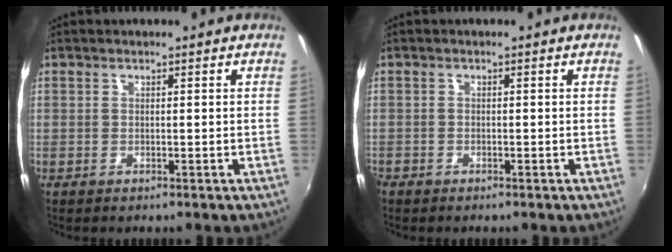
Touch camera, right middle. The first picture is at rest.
{"total": 1.2, "force": [-1.1, 0.6, 0.1], "torque": [-0.006, -0.003, -0.022]}